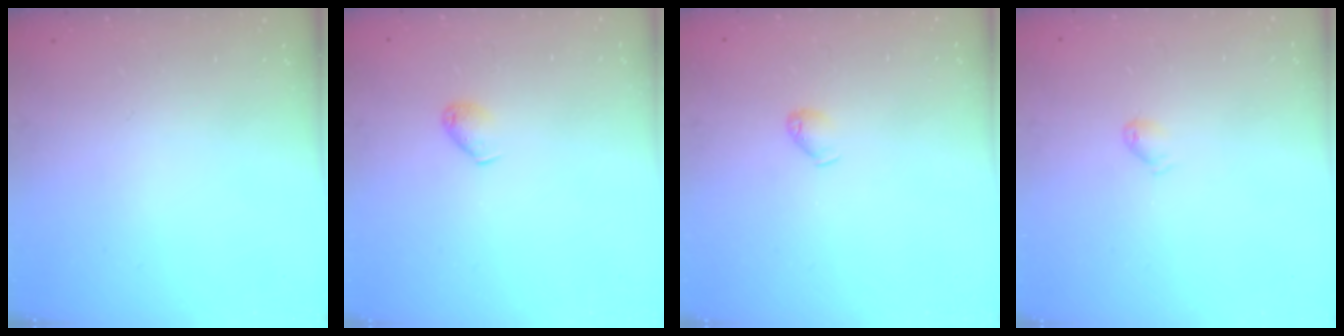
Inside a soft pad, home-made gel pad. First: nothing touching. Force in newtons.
{"total": 4.4, "press": 4.2, "slide": 1.2}
{"total": 4.7, "press": 4.6, "slide": 1.0}
{"total": 4.4, "press": 4.3, "slide": 0.7}